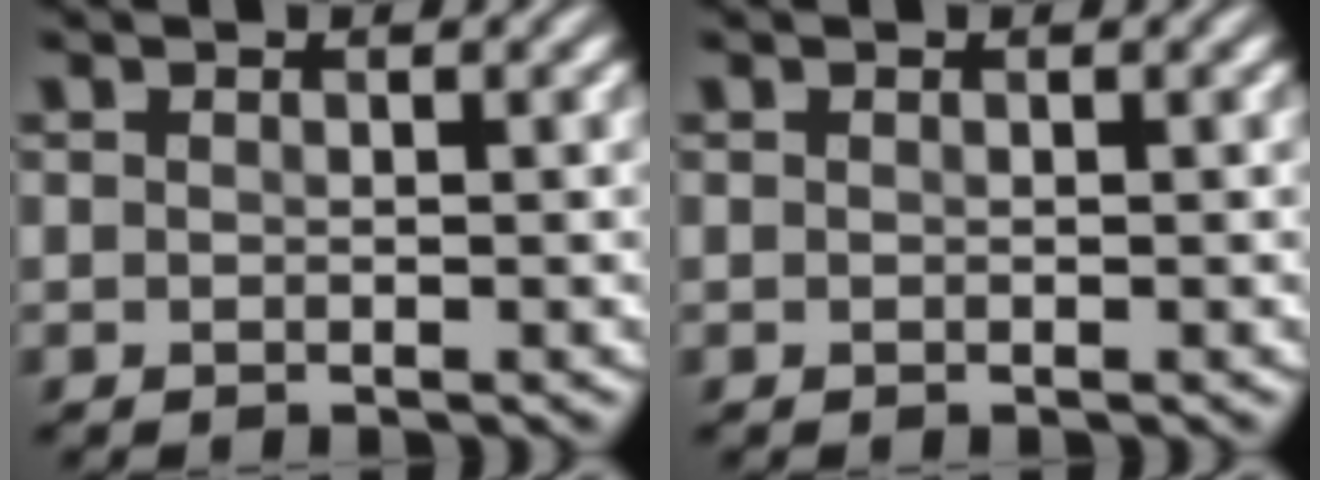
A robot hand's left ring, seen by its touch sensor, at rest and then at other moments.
{"total": 0.0}